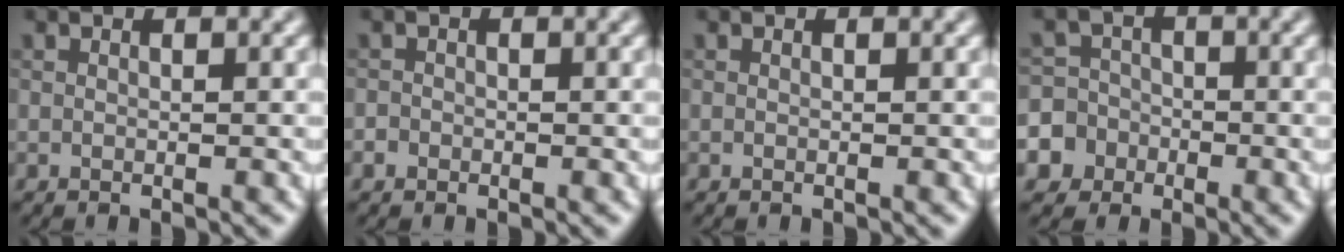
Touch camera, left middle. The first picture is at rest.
{"total": 0.8, "force": [-0.4, 0.6, 0.1], "torque": [0.001, -0.001, -0.007]}
{"total": 0.0}
{"total": 7.9, "force": [-3.9, 6.8, 0.9], "torque": [-0.023, -0.008, -0.093]}